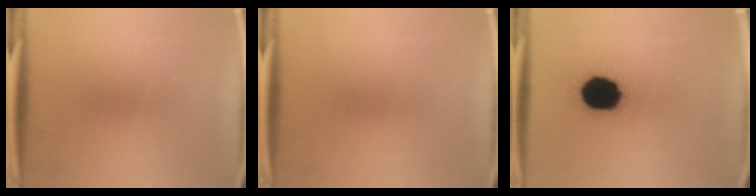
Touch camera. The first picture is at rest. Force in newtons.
{"total": 0.0}
{"total": 16.5}